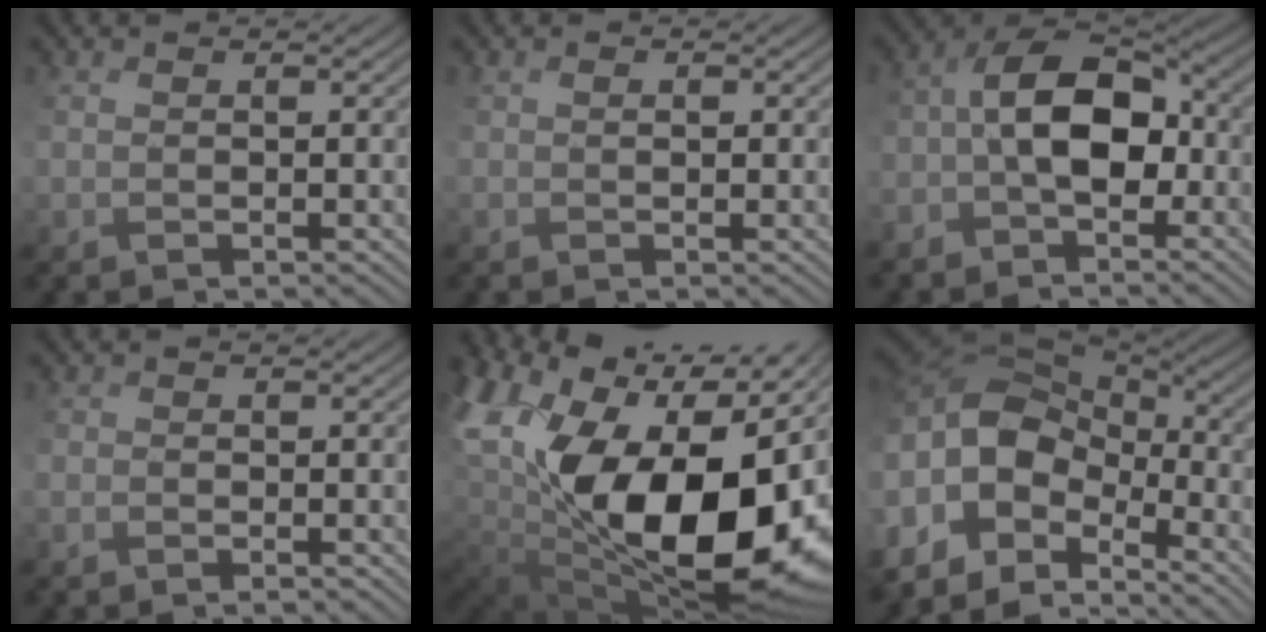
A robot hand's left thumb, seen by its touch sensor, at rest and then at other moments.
{"total": 0.6, "force": [0.2, 0.5, 0.3], "torque": [-0.008, 0.001, 0.011]}
{"total": 8.0, "force": [-1.8, 4.1, 6.7], "torque": [-0.131, 0.010, -0.044]}
{"total": 2.0, "force": [-1.7, 0.8, 0.8], "torque": [-0.009, 0.008, -0.022]}
{"total": 20.7, "force": [0.1, 13.1, 16.0], "torque": [-0.301, -0.048, 0.049]}
{"total": 14.5, "force": [-2.7, 8.8, 11.2], "torque": [-0.258, 0.014, -0.048]}